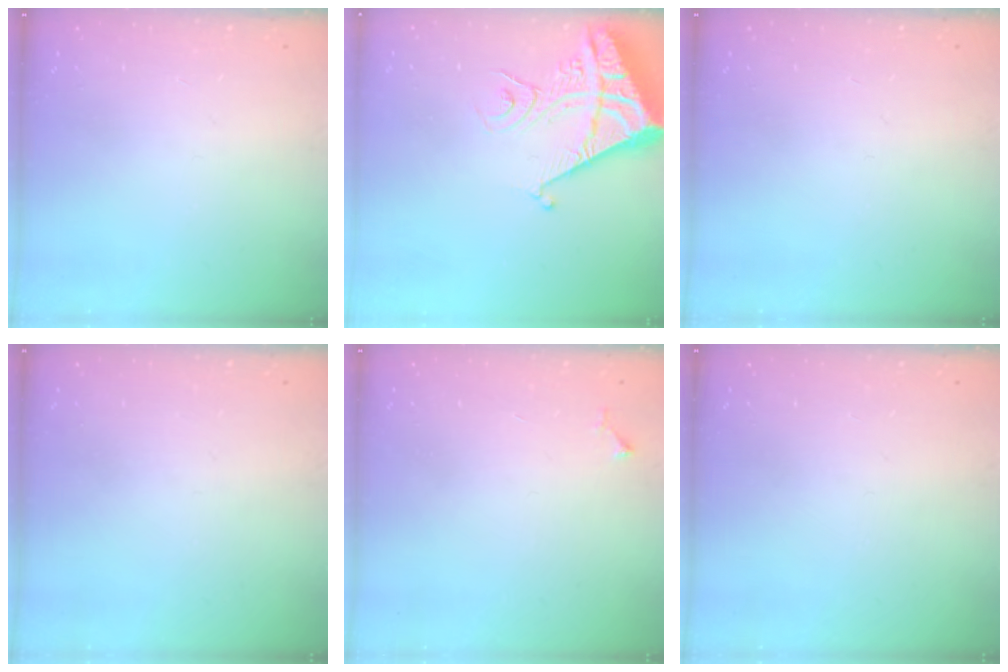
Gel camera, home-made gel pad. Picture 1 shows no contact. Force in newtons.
{"total": 10.0, "press": 9.9, "slide": 1.3}
{"total": 0.0}
{"total": 0.0}
{"total": 4.5, "press": 4.5, "slide": 0.6}
{"total": 0.0}